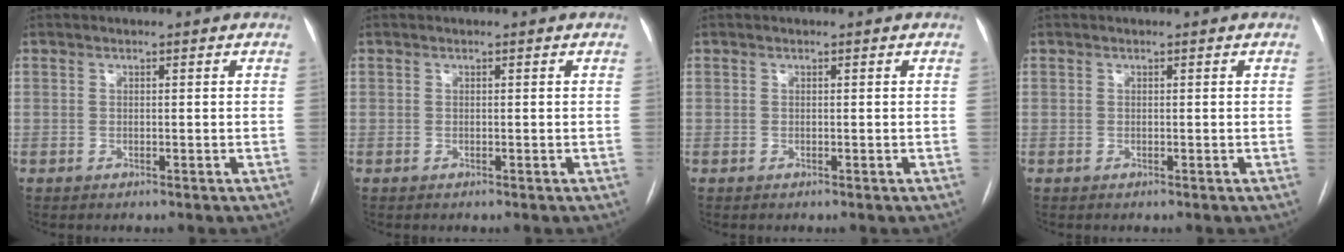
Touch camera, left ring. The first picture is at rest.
{"total": 0.0}
{"total": 0.0}
{"total": 0.0}